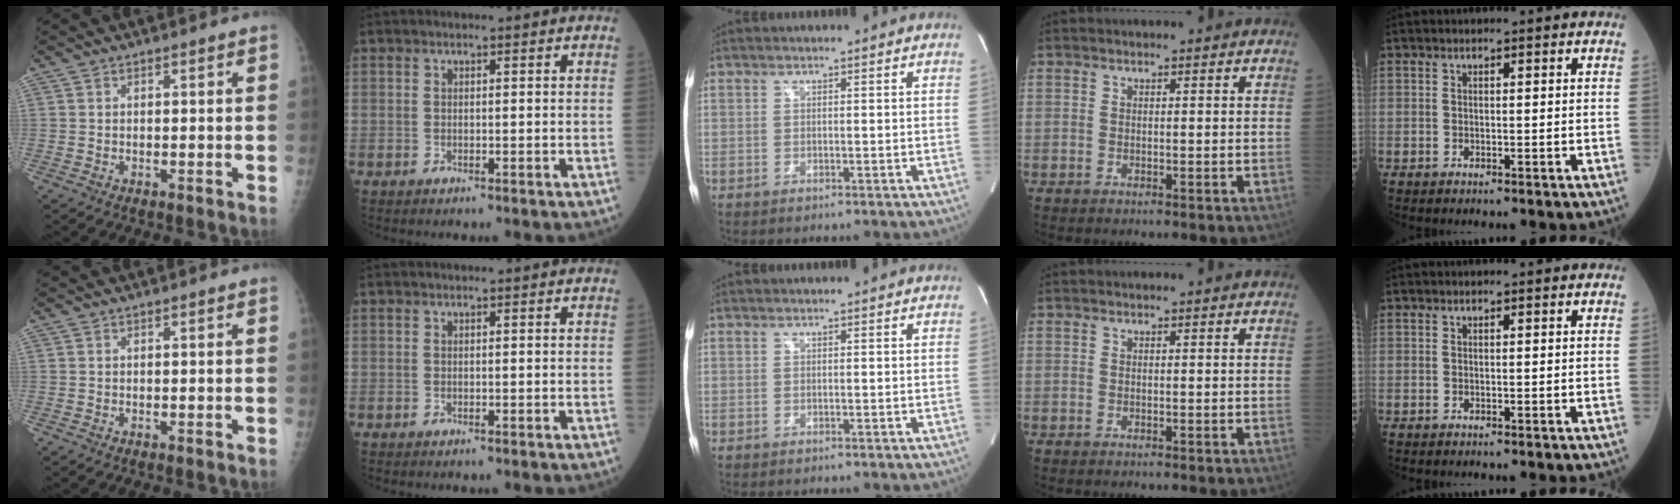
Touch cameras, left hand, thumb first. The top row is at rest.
{}